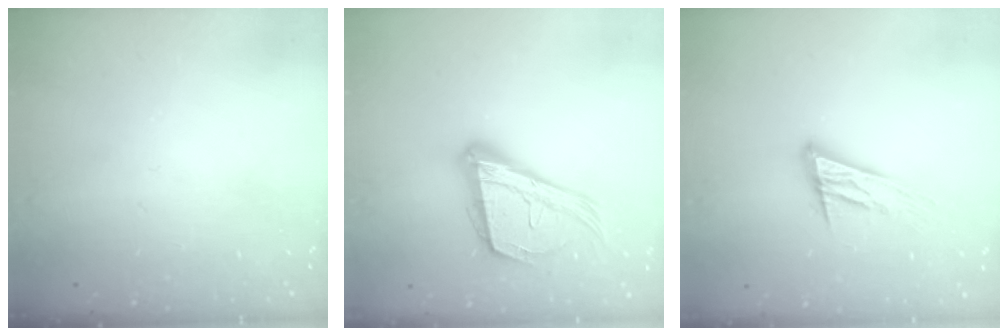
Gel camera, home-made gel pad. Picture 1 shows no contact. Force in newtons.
{"total": 19.8, "press": 19.7, "slide": 2.6}
{"total": 15.2, "press": 15.0, "slide": 2.7}